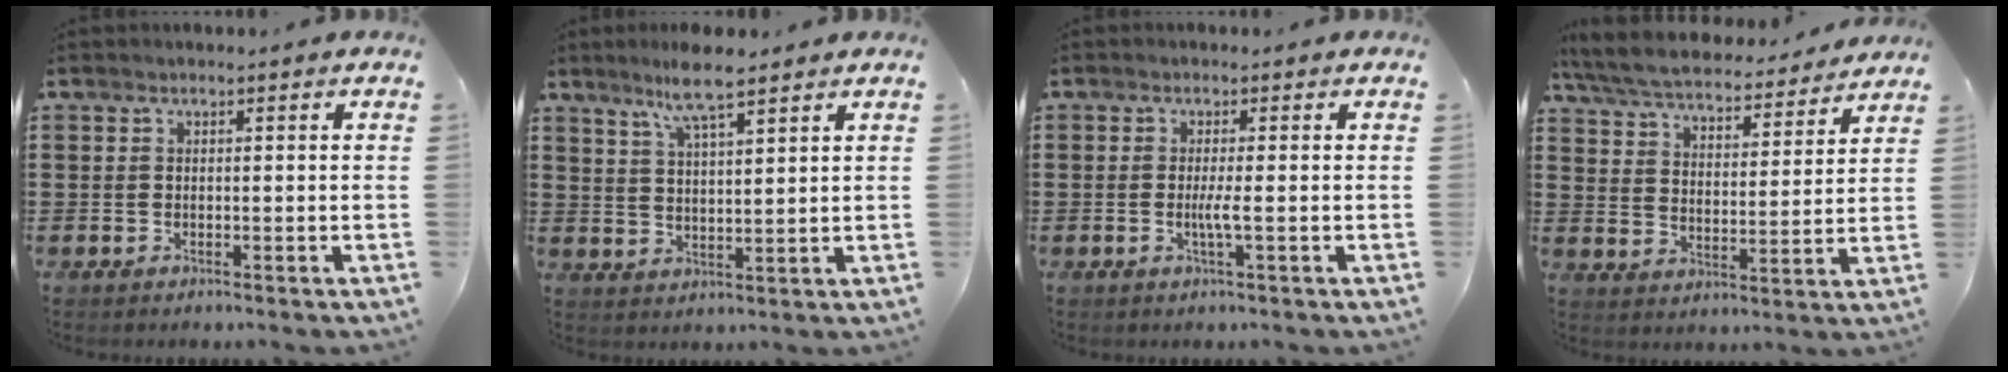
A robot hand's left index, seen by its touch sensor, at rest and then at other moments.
{"total": 6.3, "force": [4.9, 0.6, 3.9], "torque": [-0.089, -0.003, 0.088]}
{"total": 2.5, "force": [-0.3, -0.2, 2.5], "torque": [-0.044, -0.006, -0.007]}
{"total": 5.8, "force": [5.5, 0.4, 1.6], "torque": [-0.057, -0.035, 0.091]}